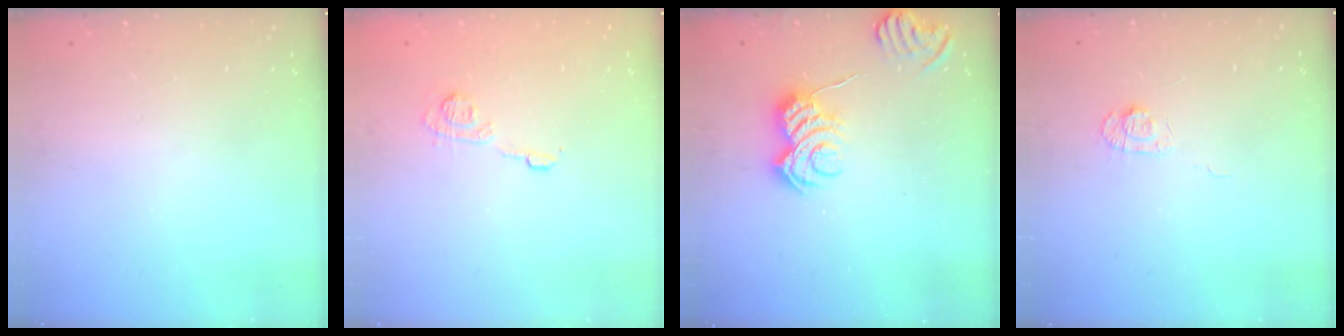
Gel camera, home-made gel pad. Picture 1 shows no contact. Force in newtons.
{"total": 7.8, "press": 7.8, "slide": 0.6}
{"total": 5.4, "press": 5.3, "slide": 1.0}
{"total": 5.6, "press": 5.6, "slide": 0.7}